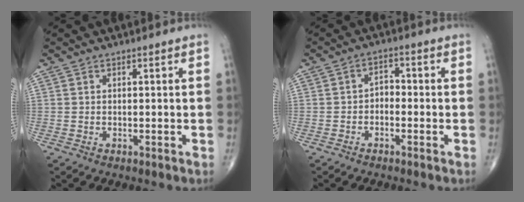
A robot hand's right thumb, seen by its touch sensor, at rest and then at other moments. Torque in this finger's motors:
{"motor_torque": [-0.21, -0.36, 0.10, 0.15, 0.06]}